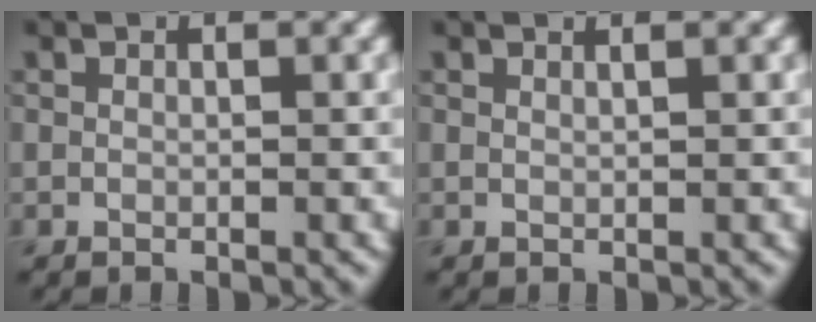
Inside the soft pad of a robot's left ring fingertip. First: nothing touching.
{"total": 1.1, "force": [0.8, 0.4, 0.6], "torque": [-0.003, -0.004, 0.001]}